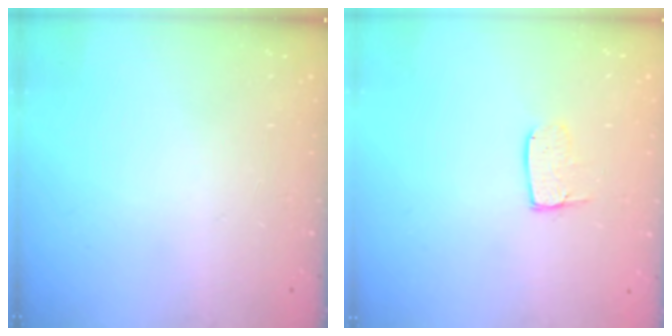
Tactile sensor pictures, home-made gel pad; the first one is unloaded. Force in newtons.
{"total": 6.7, "press": 6.7, "slide": 0.5}